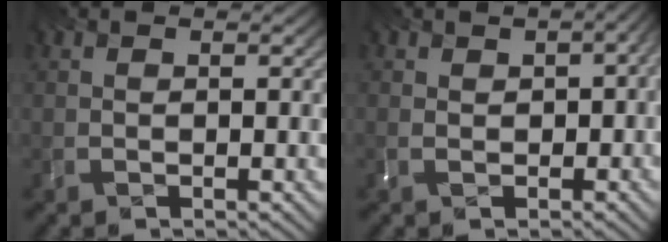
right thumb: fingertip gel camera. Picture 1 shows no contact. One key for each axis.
{"total": 3.6, "fx": 0.5, "fy": 2.1, "fz": 2.9, "tx": -0.068, "ty": -0.002, "tz": 0.031}